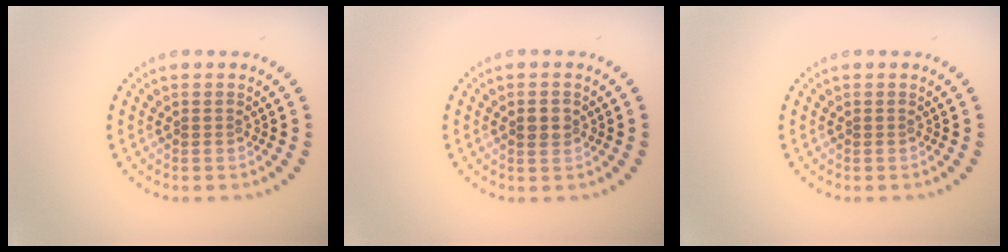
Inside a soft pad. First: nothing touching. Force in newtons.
{"total": 1.6, "press": 1.5, "slide": 0.4}
{"total": 0.0}